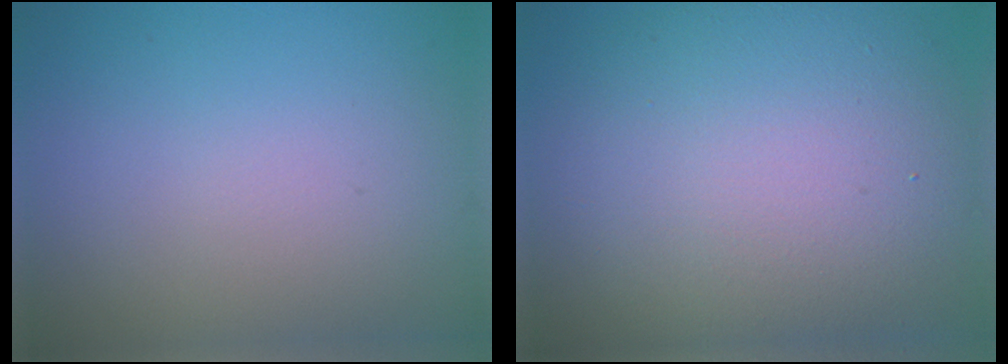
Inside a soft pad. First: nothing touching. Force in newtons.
{"total": 12.8, "press": 12.8, "slide": 0.7}